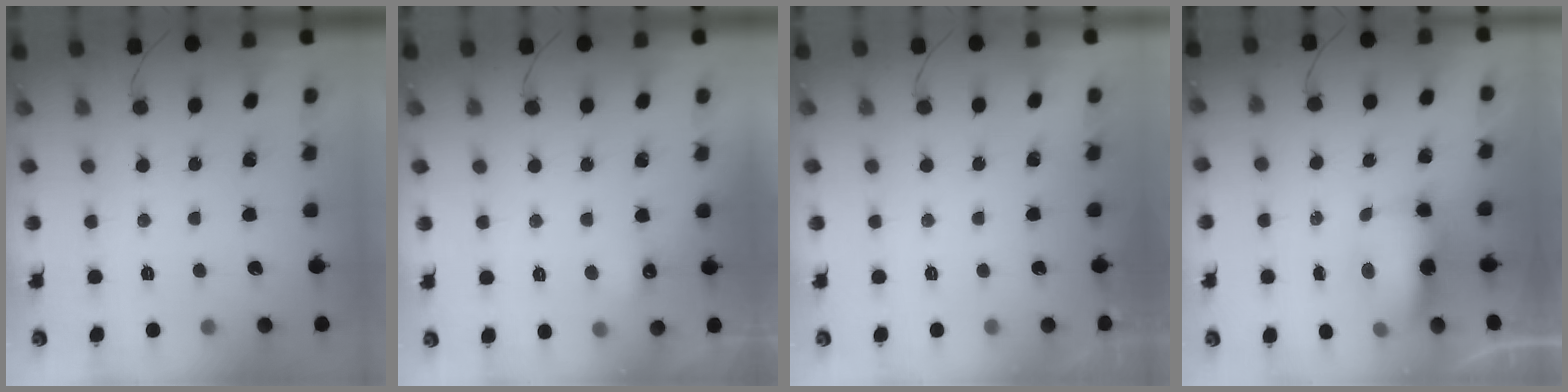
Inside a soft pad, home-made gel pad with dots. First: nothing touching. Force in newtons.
{"total": 5.1, "press": 4.9, "slide": 1.1}
{"total": 0.6, "press": 0.2, "slide": 0.5}
{"total": 9.7, "press": 8.5, "slide": 4.6}